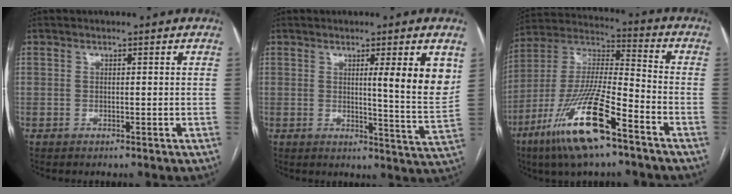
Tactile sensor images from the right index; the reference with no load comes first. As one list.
[{"total": 9.2, "force": [3.3, 0.0, 8.5], "torque": [-0.102, -0.023, 0.042]}, {"total": 18.3, "force": [-10.3, 2.6, 14.9], "torque": [-0.324, -0.039, -0.192]}]